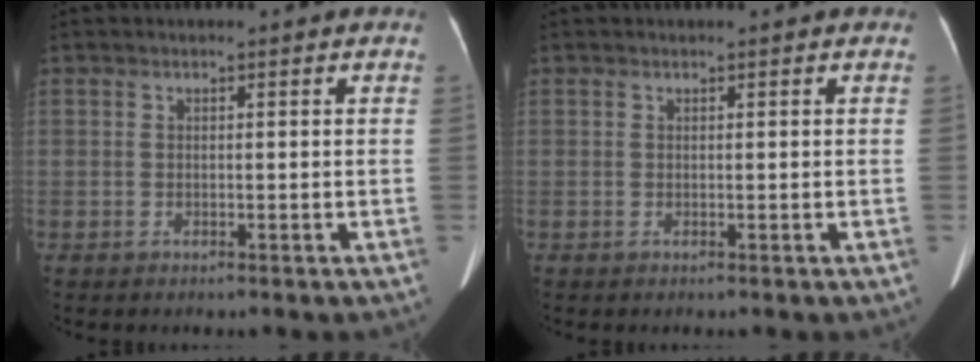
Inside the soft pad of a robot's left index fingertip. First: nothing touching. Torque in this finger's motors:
{"motor_torque": [-0.26, -0.13, -0.03, 0.00]}